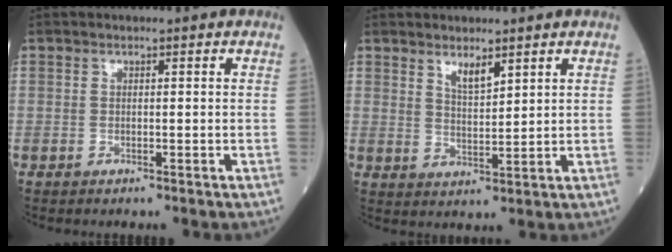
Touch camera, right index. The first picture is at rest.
{"total": 3.5, "force": [2.5, 0.8, 2.3], "torque": [-0.044, -0.009, 0.051]}